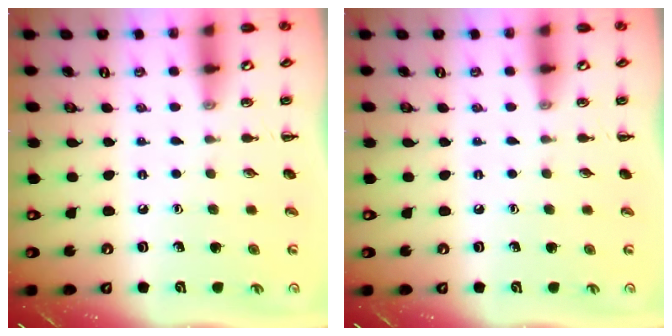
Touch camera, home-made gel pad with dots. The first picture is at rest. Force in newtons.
{"total": 0.0}